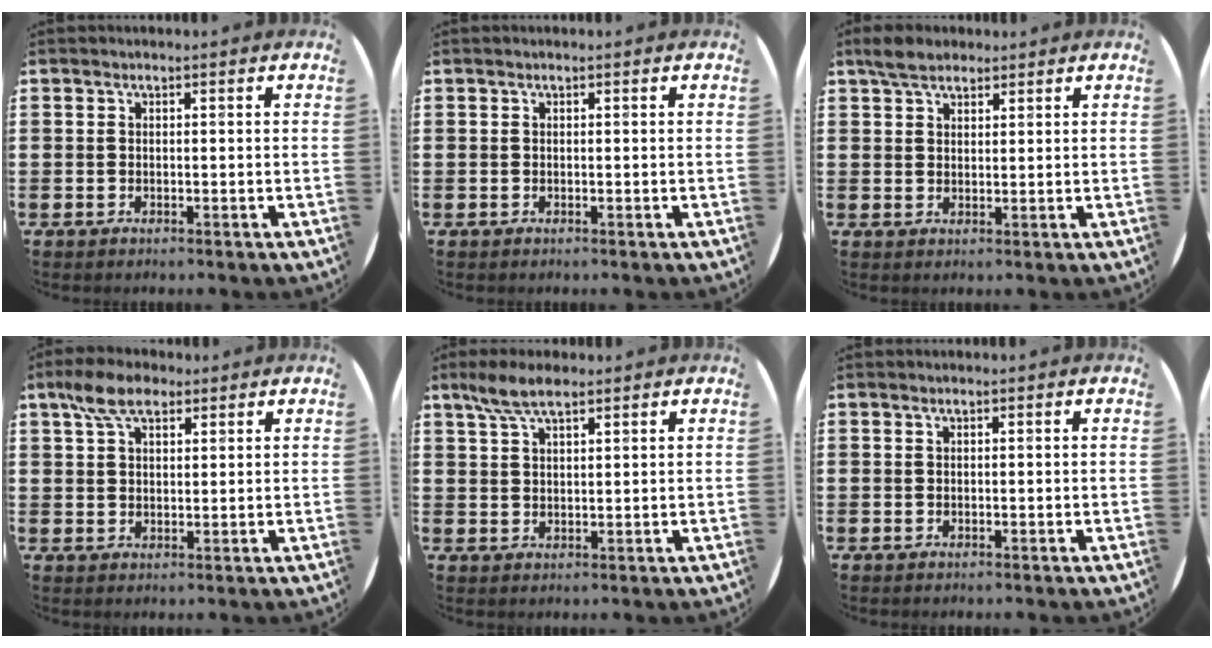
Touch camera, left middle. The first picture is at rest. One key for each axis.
{"total": 0.0}
{"total": 3.6, "fx": 3.0, "fy": 1.5, "fz": 1.3, "tx": -0.023, "ty": 0.002, "tz": 0.056}
{"total": 6.1, "fx": 4.2, "fy": 2.9, "fz": 3.3, "tx": -0.067, "ty": 0.005, "tz": 0.077}
{"total": 5.2, "fx": 3.9, "fy": 1.5, "fz": 3.1, "tx": -0.069, "ty": 0.001, "tz": 0.071}
{"total": 0.0}